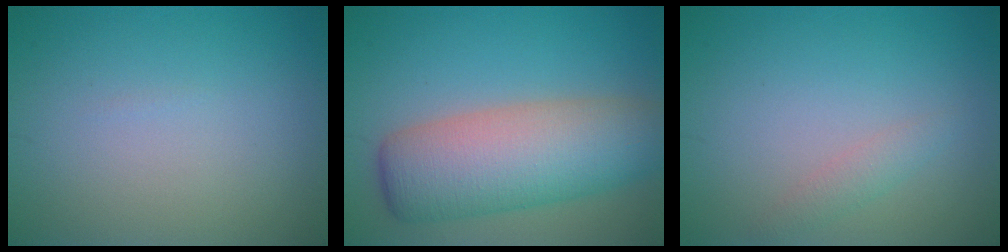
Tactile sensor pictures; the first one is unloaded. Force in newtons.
{"total": 9.2, "press": 9.2, "slide": 0.4}
{"total": 1.3, "press": 1.3, "slide": 0.1}